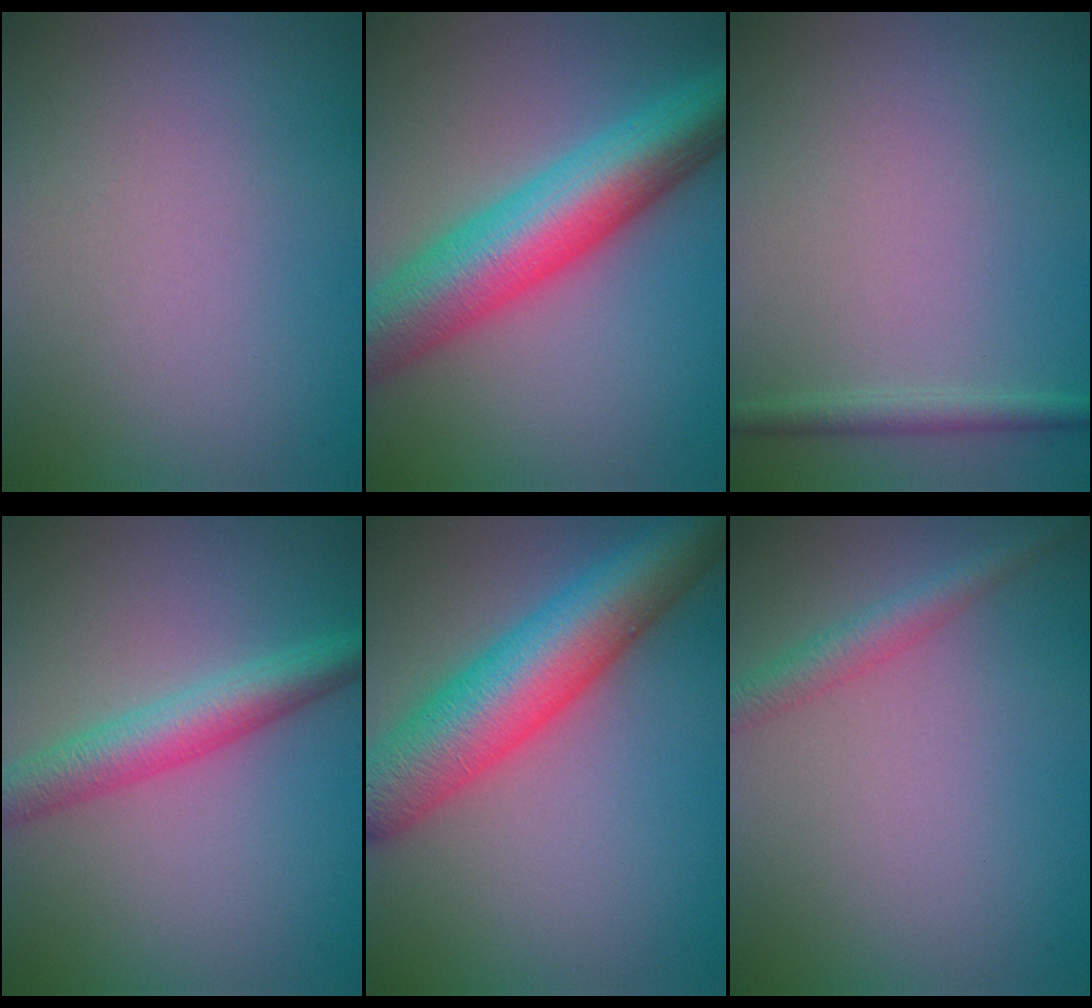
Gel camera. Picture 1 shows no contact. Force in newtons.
{"total": 10.0, "press": 10.0, "slide": 0.3}
{"total": 1.6, "press": 1.6, "slide": 0.1}
{"total": 4.3, "press": 4.3, "slide": 0.0}
{"total": 9.3, "press": 9.3, "slide": 0.4}
{"total": 2.1, "press": 2.1, "slide": 0.1}